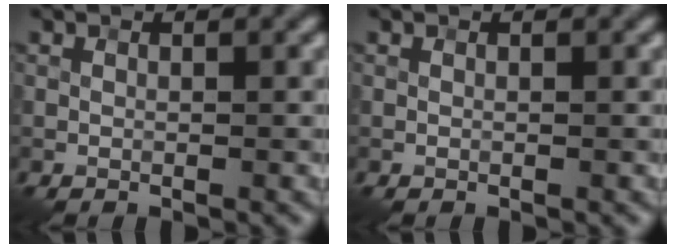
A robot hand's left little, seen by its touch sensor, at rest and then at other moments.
{"total": 0.0}